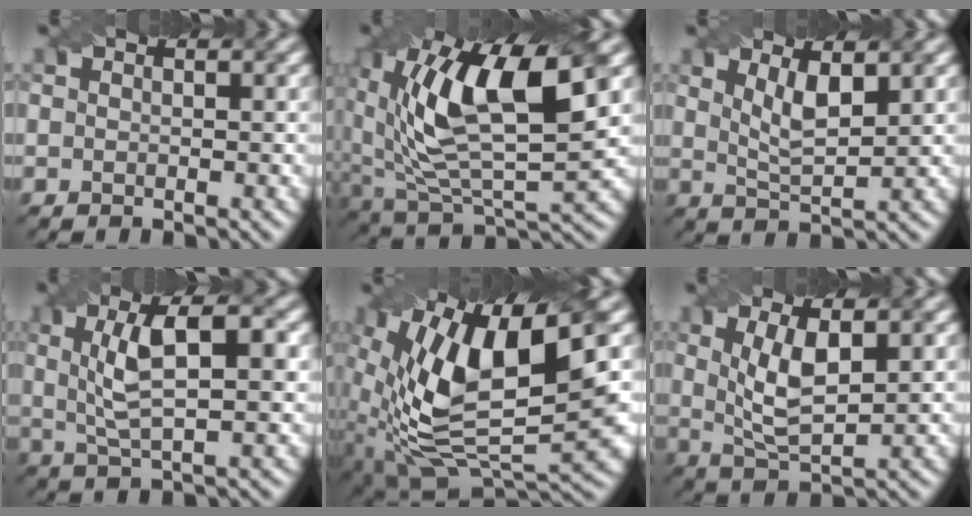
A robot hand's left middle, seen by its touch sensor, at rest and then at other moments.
{"total": 13.6, "force": [4.0, 5.9, 11.6], "torque": [-0.215, 0.003, 0.072]}
{"total": 3.5, "force": [1.5, 1.1, 3.0], "torque": [-0.060, -0.007, 0.032]}
{"total": 6.5, "force": [1.4, 2.0, 6.0], "torque": [-0.112, 0.007, 0.026]}
{"total": 14.8, "force": [2.3, 6.6, 13.1], "torque": [-0.256, -0.007, 0.042]}
{"total": 4.9, "force": [1.1, 1.7, 4.4], "torque": [-0.095, -0.004, 0.025]}